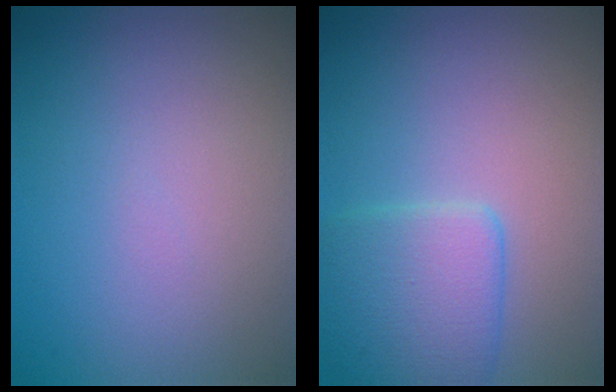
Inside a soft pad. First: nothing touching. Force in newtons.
{"total": 3.7, "press": 3.6, "slide": 0.2}